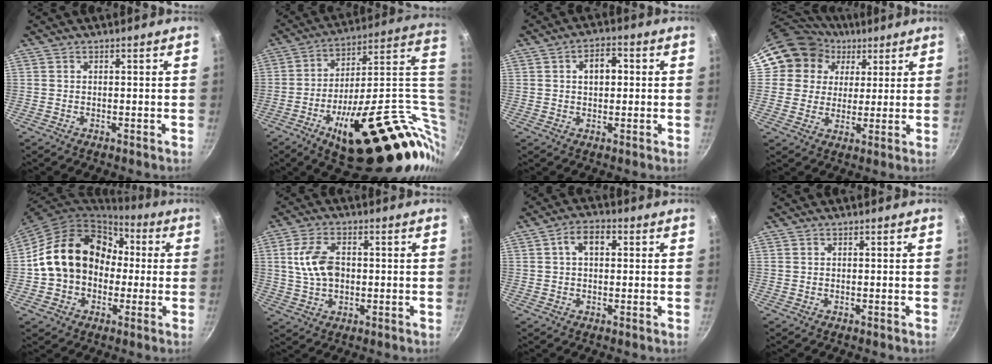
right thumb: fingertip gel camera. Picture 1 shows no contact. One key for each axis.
{"total": 34.7, "fx": -2.1, "fy": 15.1, "fz": 31.1, "tx": -0.406, "ty": 0.003, "tz": -0.010}
{"total": 5.4, "fx": 0.9, "fy": 3.4, "fz": 4.1, "tx": -0.041, "ty": 0.016, "tz": 0.011}
{"total": 12.9, "fx": 5.8, "fy": 11.2, "fz": 2.7, "tx": -0.021, "ty": 0.006, "tz": 0.095}
{"total": 19.9, "fx": 0.9, "fy": 16.1, "fz": 11.7, "tx": -0.179, "ty": 0.057, "tz": 0.014}
{"total": 8.9, "fx": 0.8, "fy": 5.7, "fz": 6.8, "tx": -0.122, "ty": 0.009, "tz": 0.013}
{"total": 5.5, "fx": 1.3, "fy": 3.5, "fz": 4.1, "tx": -0.054, "ty": 0.014, "tz": 0.015}
{"total": 0.0}